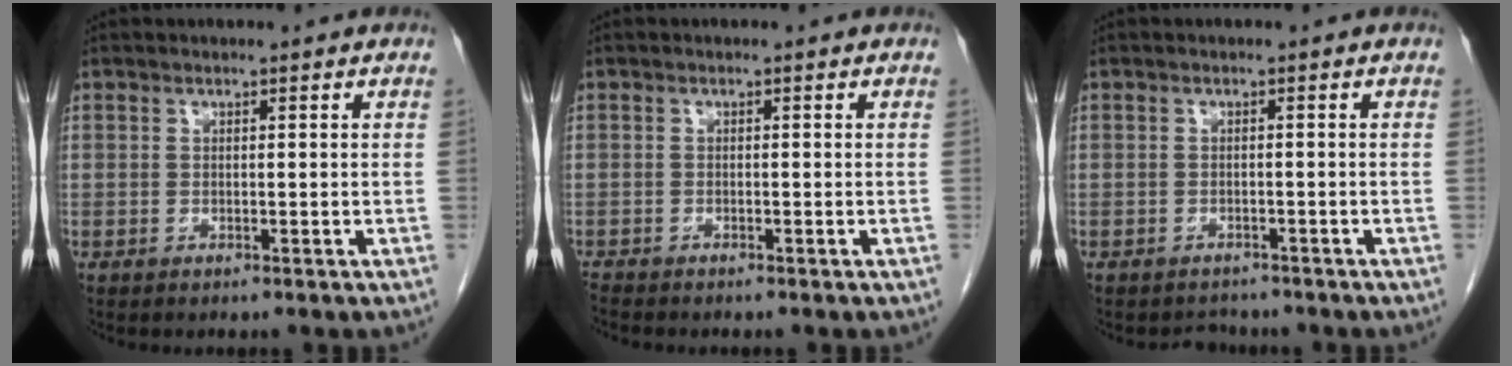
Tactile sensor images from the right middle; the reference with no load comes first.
{"total": 1.3, "force": [-1.3, 0.1, 0.2], "torque": [-0.008, -0.004, -0.023]}
{"total": 2.5, "force": [-2.3, 1.1, -0.1], "torque": [-0.002, -0.001, -0.034]}